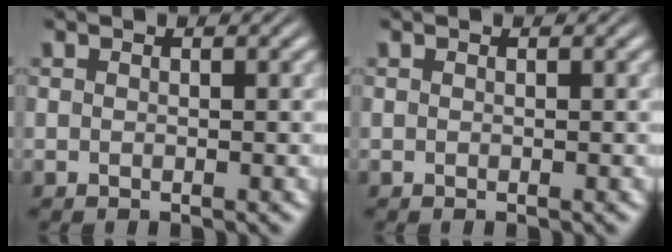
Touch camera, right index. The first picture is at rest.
{"total": 0.0}